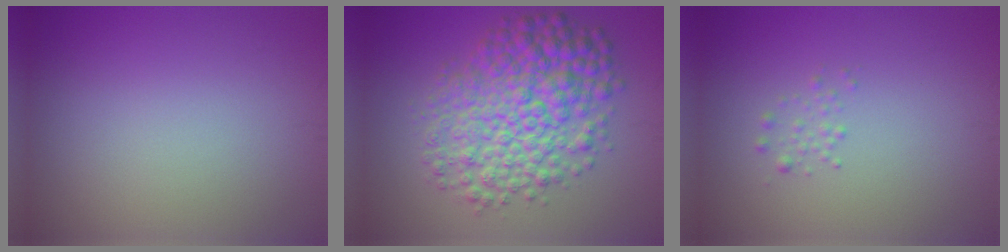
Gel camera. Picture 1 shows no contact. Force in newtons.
{"total": 8.4, "press": 8.4, "slide": 0.0}
{"total": 0.8, "press": 0.8, "slide": 0.0}